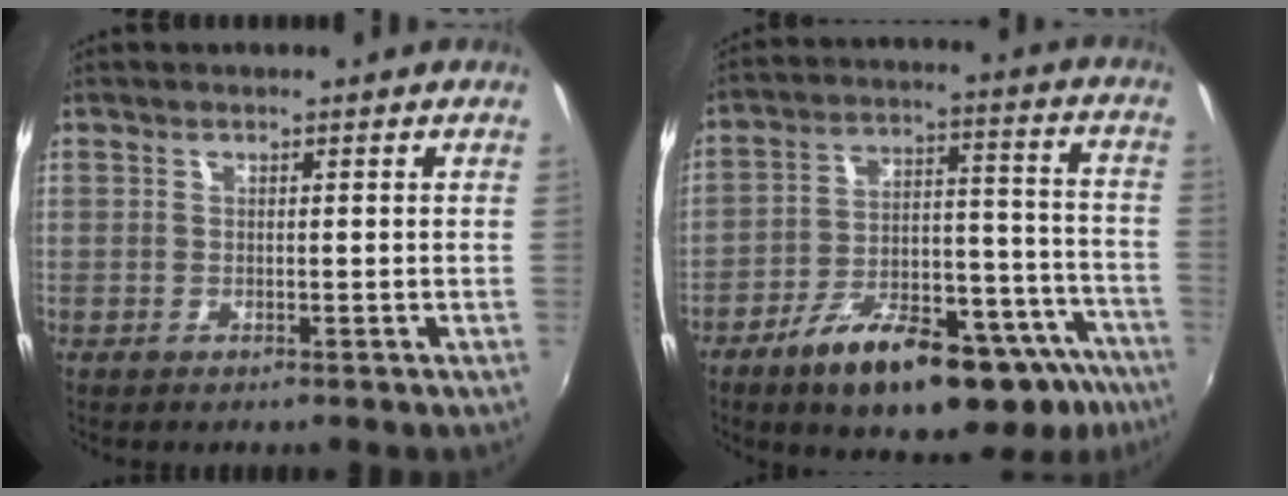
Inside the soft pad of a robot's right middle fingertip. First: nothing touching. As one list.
[{"total": 25.8, "force": [-17.8, 9.9, 15.7], "torque": [-0.216, 0.014, -0.244]}]